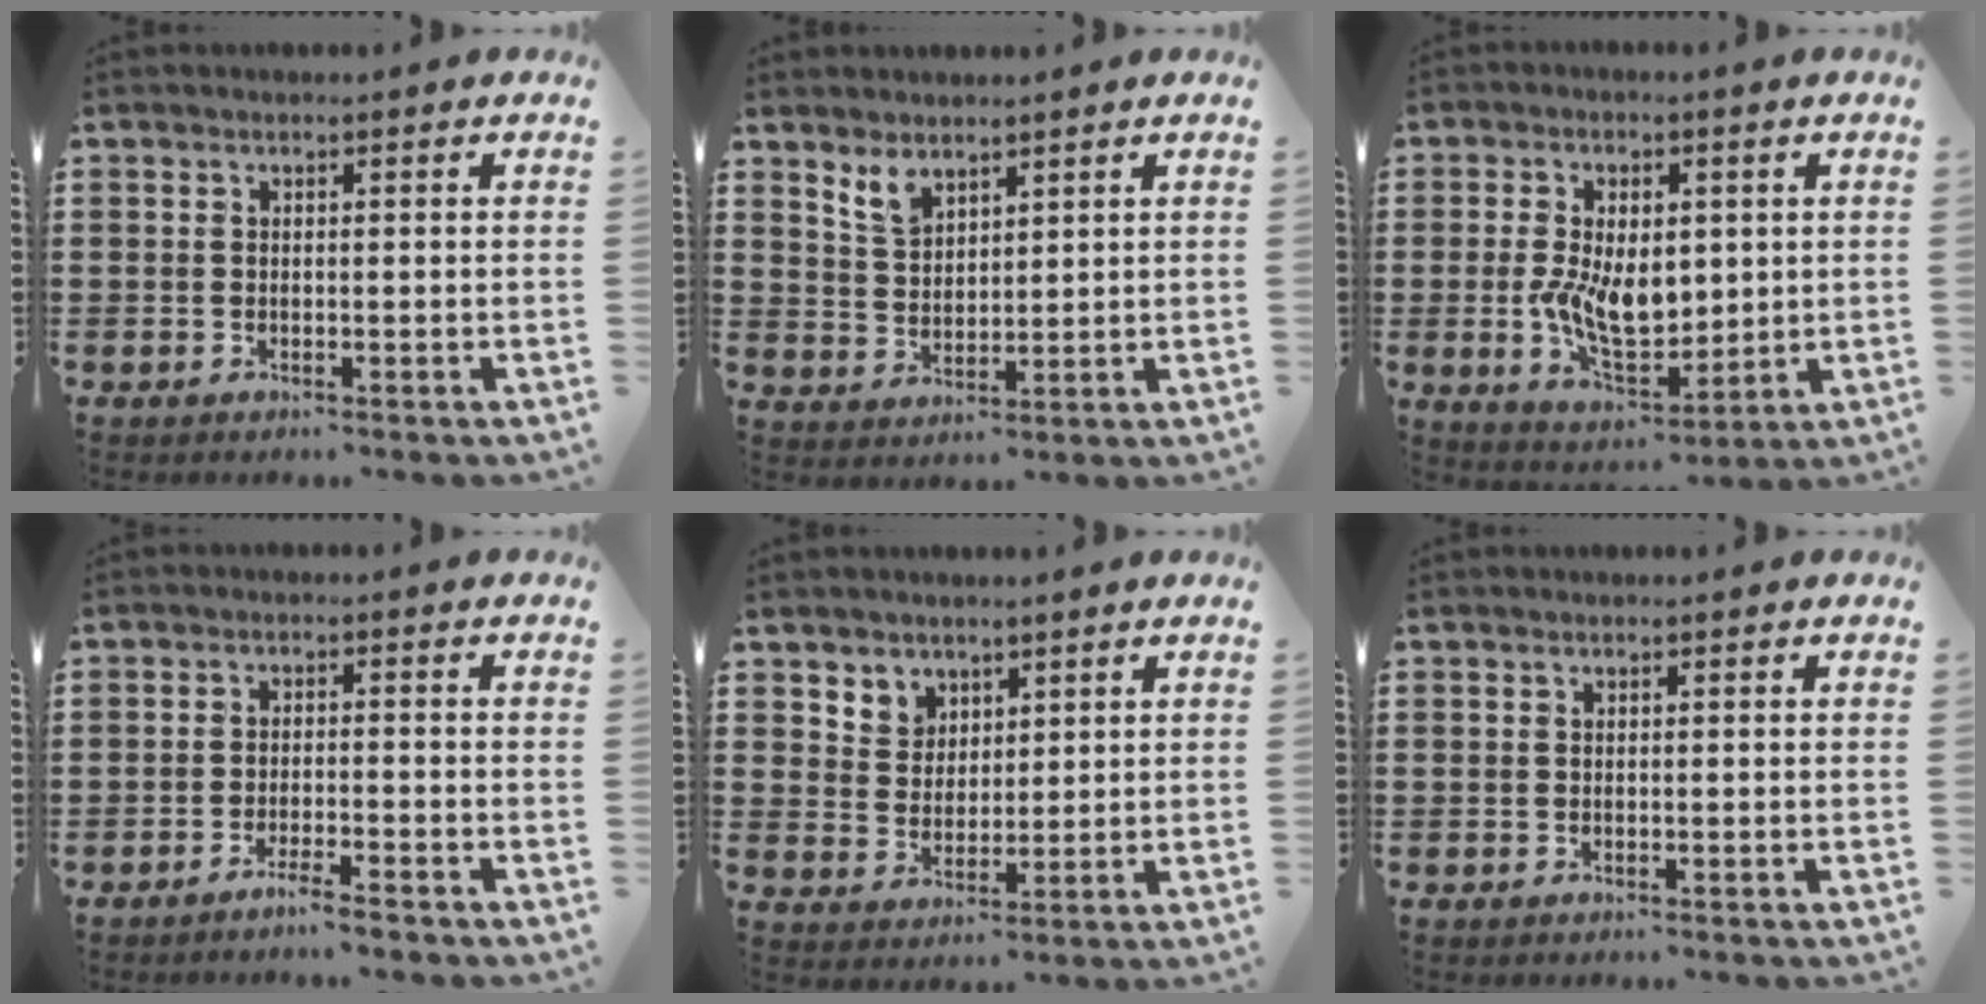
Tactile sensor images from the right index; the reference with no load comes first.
{"total": 3.8, "force": [3.1, 1.8, 1.4], "torque": [-0.038, 0.002, 0.058]}
{"total": 9.1, "force": [0.3, 5.6, 7.2], "torque": [-0.140, 0.000, 0.006]}
{"total": 2.6, "force": [-2.3, -0.1, 1.2], "torque": [-0.020, 0.003, -0.043]}
{"total": 4.5, "force": [3.0, 3.3, 0.0], "torque": [-0.020, 0.004, 0.057]}
{"total": 0.0}